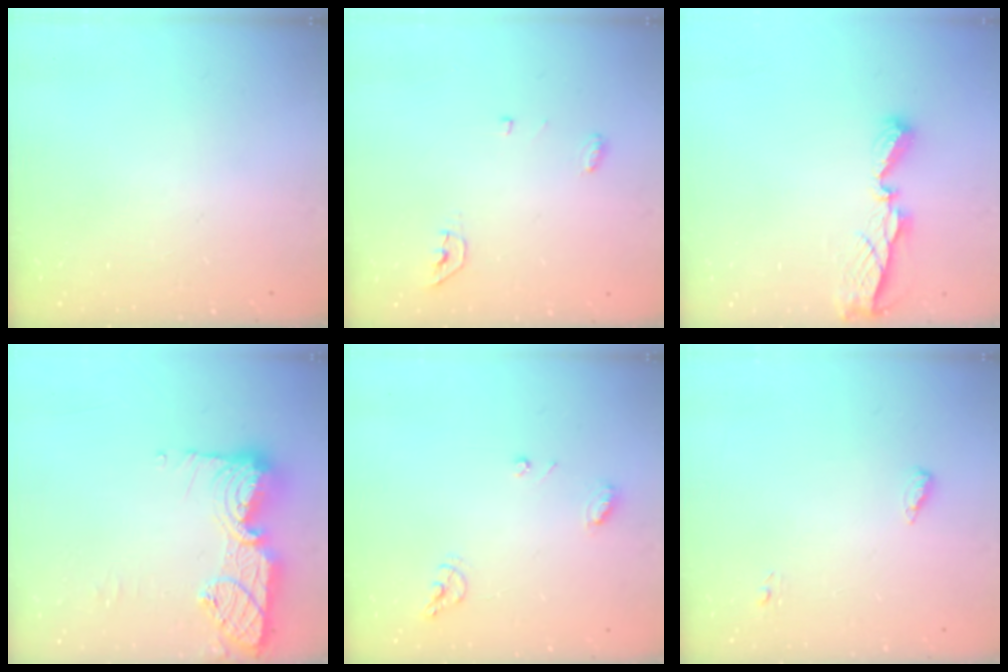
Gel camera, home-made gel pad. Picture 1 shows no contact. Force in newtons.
{"total": 4.3, "press": 4.2, "slide": 1.0}
{"total": 6.9, "press": 6.9, "slide": 0.6}
{"total": 16.5, "press": 16.4, "slide": 1.2}
{"total": 7.5, "press": 7.4, "slide": 0.9}
{"total": 4.9, "press": 4.6, "slide": 1.5}